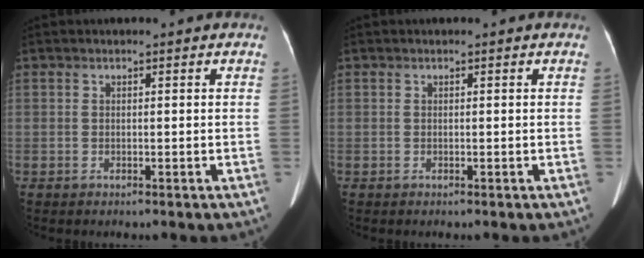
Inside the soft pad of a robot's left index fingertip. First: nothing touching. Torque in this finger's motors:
{"motor_torque": [-0.02, -0.01, 0.00, 0.00]}